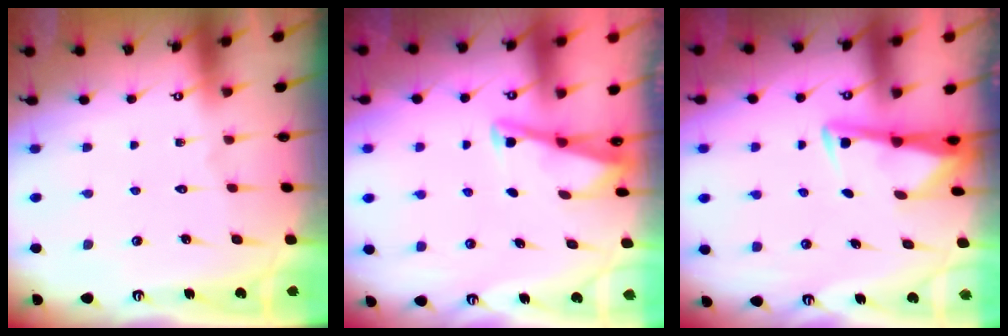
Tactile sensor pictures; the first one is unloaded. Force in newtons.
{"total": 3.0, "press": 3.0, "slide": 0.3}
{"total": 3.0, "press": 2.9, "slide": 0.4}